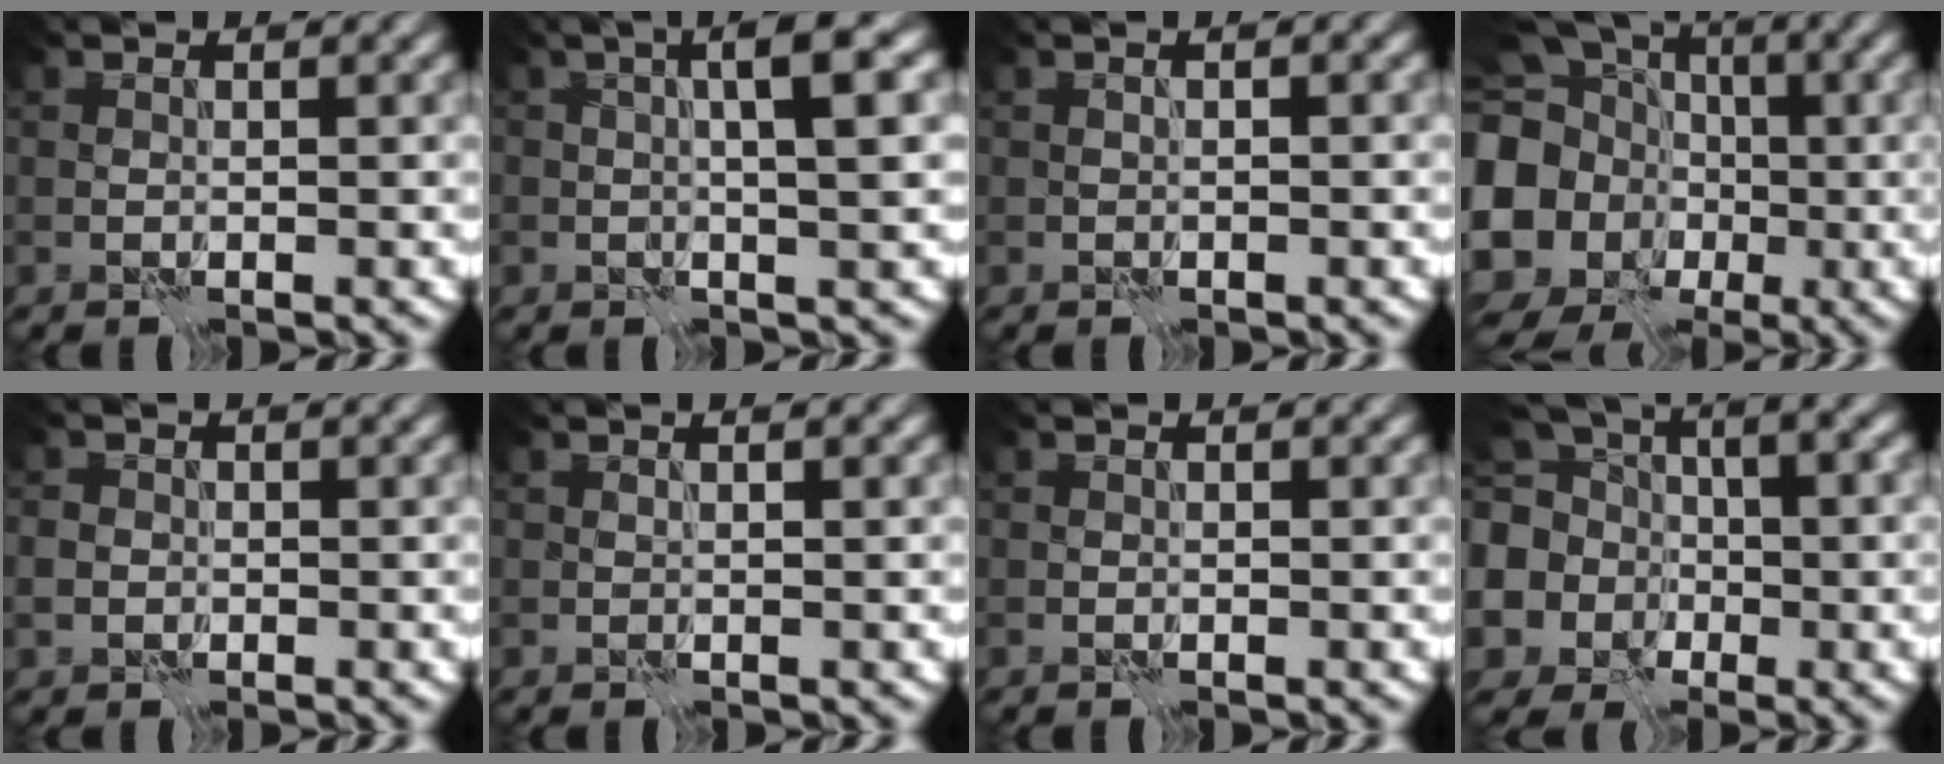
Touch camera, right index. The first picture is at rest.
{"total": 4.8, "force": [1.1, 1.0, 4.5], "torque": [-0.065, 0.017, 0.016]}
{"total": 0.6, "force": [0.1, 0.2, 0.6], "torque": [-0.013, 0.000, -0.006]}
{"total": 18.7, "force": [-1.9, 17.0, 7.6], "torque": [-0.191, -0.006, -0.073]}
{"total": 0.9, "force": [-0.2, 0.9, -0.1], "torque": [0.006, 0.002, -0.006]}
{"total": 0.9, "force": [0.6, 0.2, 0.6], "torque": [-0.012, 0.000, 0.004]}
{"total": 0.0}
{"total": 7.5, "force": [-0.3, 6.7, 3.4], "torque": [-0.076, 0.001, -0.022]}